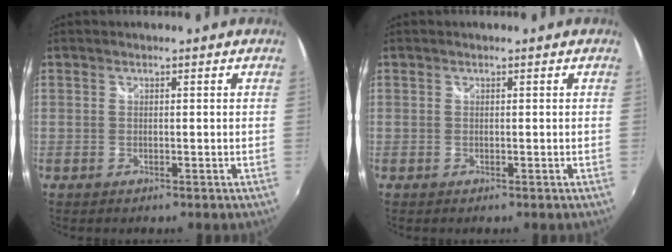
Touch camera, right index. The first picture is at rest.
{"total": 0.0}